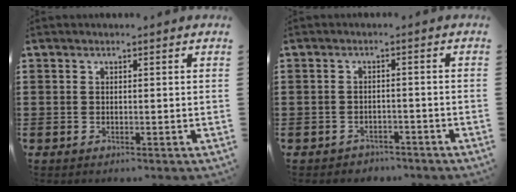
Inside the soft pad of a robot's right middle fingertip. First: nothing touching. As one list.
[{"total": 1.9, "force": [-1.8, 0.6, -0.1], "torque": [-0.005, 0.003, -0.041]}]